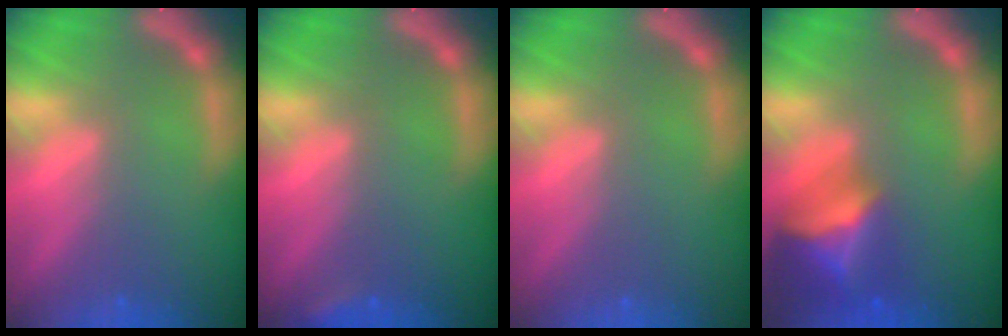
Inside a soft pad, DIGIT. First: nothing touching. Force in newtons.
{"total": 1.4}
{"total": 0.0}
{"total": 7.5}